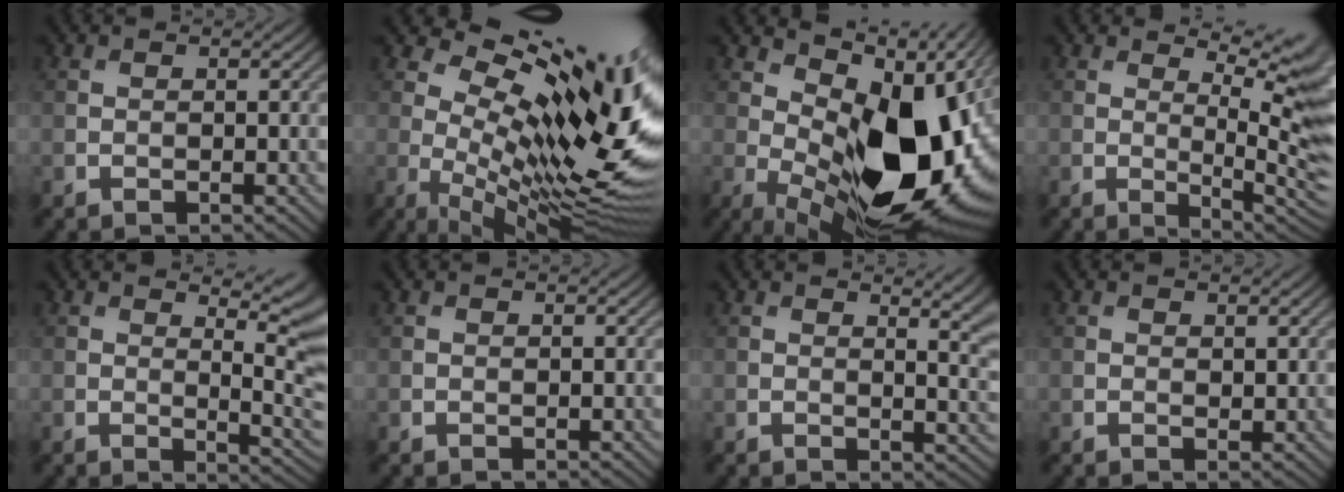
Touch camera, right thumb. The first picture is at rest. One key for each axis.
{"total": 19.2, "fx": 5.2, "fy": 7.3, "fz": 17.0, "tx": -0.251, "ty": 0.009, "tz": 0.091}
{"total": 17.5, "fx": 0.5, "fy": 9.0, "fz": 14.9, "tx": -0.209, "ty": -0.014, "tz": 0.022}
{"total": 7.9, "fx": 3.3, "fy": 1.7, "fz": 6.9, "tx": -0.110, "ty": 0.004, "tz": 0.054}
{"total": 7.2, "fx": 2.8, "fy": 2.4, "fz": 6.2, "tx": -0.064, "ty": 0.005, "tz": 0.042}
{"total": 0.0}
{"total": 6.4, "fx": 2.4, "fy": 2.4, "fz": 5.4, "tx": -0.050, "ty": 0.004, "tz": 0.031}
{"total": 0.6, "fx": 0.5, "fy": 0.4, "fz": 0.3, "tx": -0.003, "ty": -0.002, "tz": 0.008}